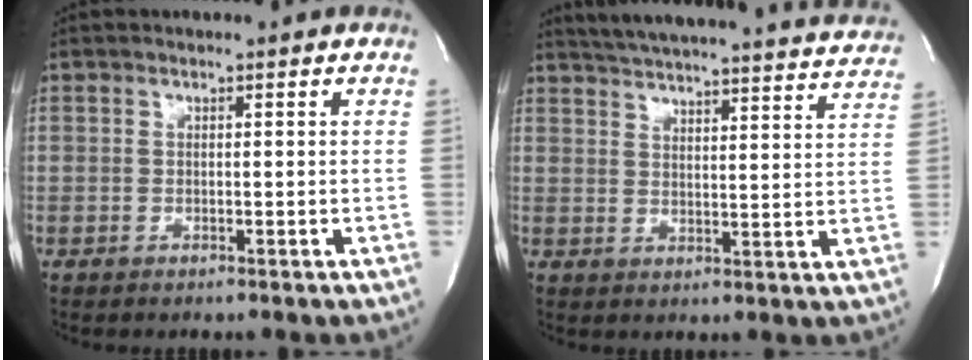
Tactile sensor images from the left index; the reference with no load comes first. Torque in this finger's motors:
{"motor_torque": [0.36, -0.47, 0.22, 0.06]}